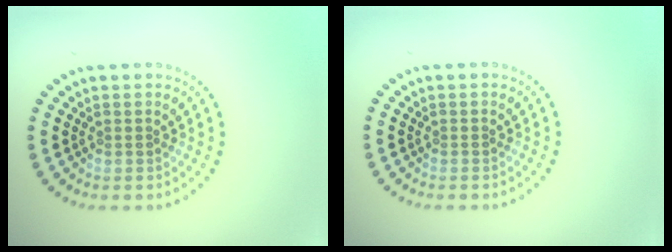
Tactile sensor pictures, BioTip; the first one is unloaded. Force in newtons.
{"total": 0.0}